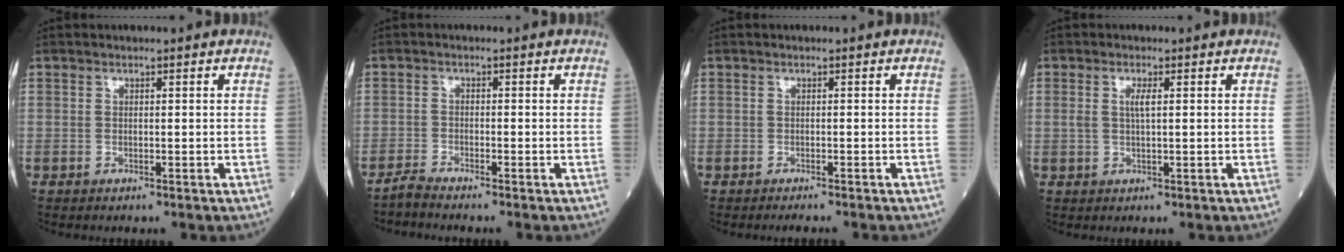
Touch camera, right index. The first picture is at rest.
{"total": 2.1, "force": [-2.0, -0.5, 0.4], "torque": [-0.015, -0.008, -0.044]}
{"total": 2.5, "force": [-2.3, 0.1, 1.0], "torque": [-0.013, -0.004, -0.030]}
{"total": 2.0, "force": [0.5, 0.3, 1.9], "torque": [-0.042, 0.001, 0.008]}